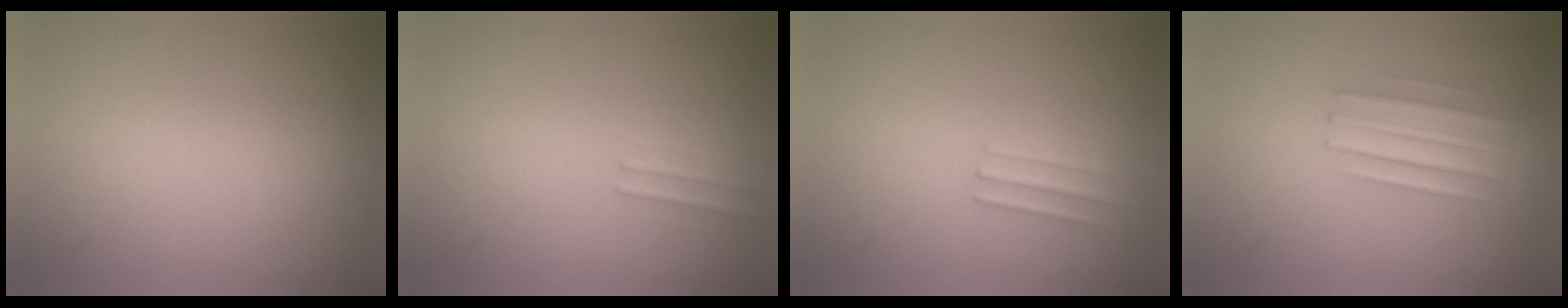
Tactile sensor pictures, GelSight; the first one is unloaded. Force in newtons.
{"total": 1.1}
{"total": 1.2}
{"total": 2.8}